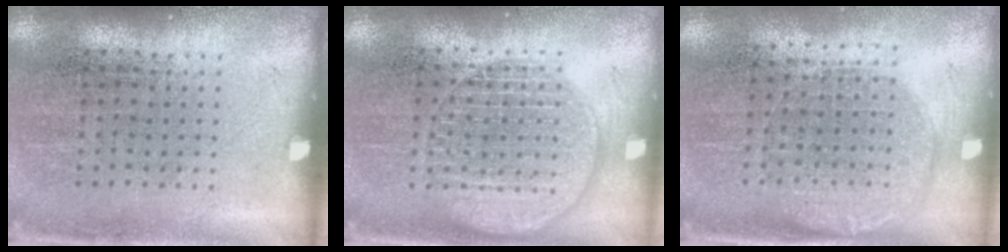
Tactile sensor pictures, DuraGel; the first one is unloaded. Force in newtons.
{"total": 1.7, "press": 1.7, "slide": 0.1}
{"total": 1.3, "press": 1.1, "slide": 0.6}